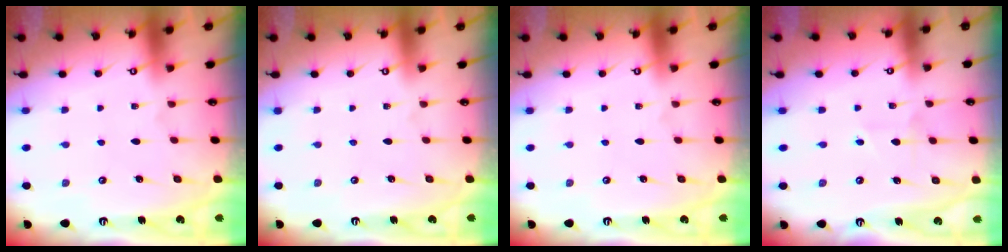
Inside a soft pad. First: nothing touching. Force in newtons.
{"total": 0.0}
{"total": 0.0}
{"total": 3.4, "press": 3.2, "slide": 1.1}